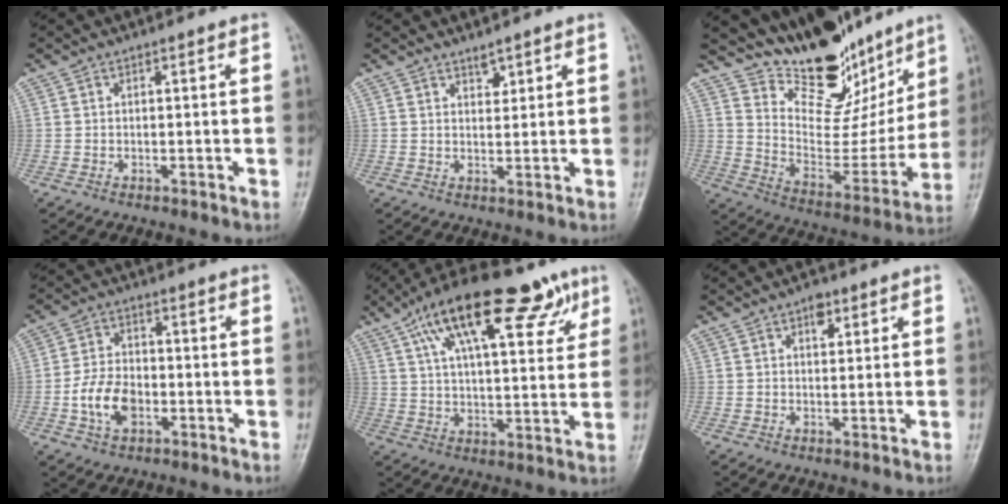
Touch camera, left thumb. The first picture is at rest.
{"total": 2.1, "force": [1.7, 0.9, 0.9], "torque": [-0.004, -0.014, 0.029]}
{"total": 19.4, "force": [15.4, 8.1, 8.4], "torque": [-0.062, -0.099, 0.255]}
{"total": 8.1, "force": [-2.2, 5.4, 5.6], "torque": [-0.097, 0.013, -0.046]}
{"total": 22.3, "force": [11.9, 8.9, 16.6], "torque": [-0.243, -0.003, 0.188]}
{"total": 2.8, "force": [1.5, 1.6, 1.7], "torque": [-0.014, -0.004, 0.019]}